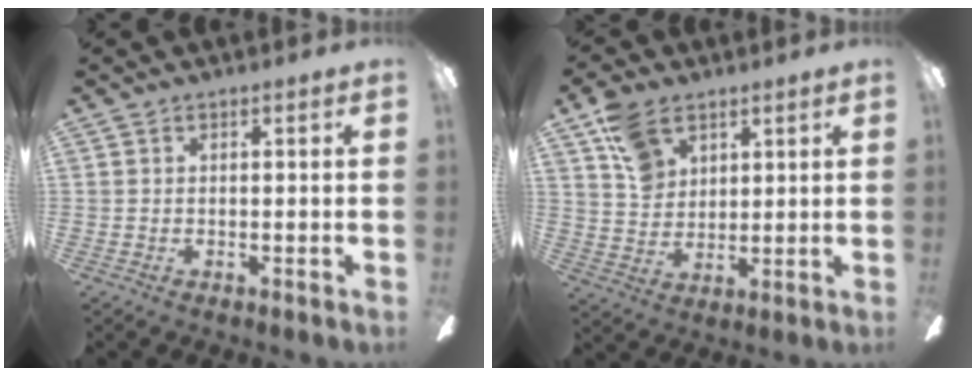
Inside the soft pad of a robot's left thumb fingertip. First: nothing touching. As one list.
[{"total": 9.8, "force": [5.9, 6.4, 4.4], "torque": [-0.085, -0.013, 0.116]}]